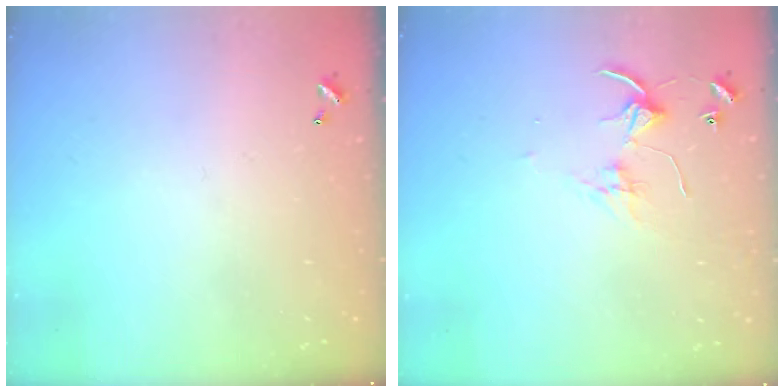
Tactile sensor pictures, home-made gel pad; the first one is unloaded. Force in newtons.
{"total": 3.6, "press": 3.6, "slide": 0.1}